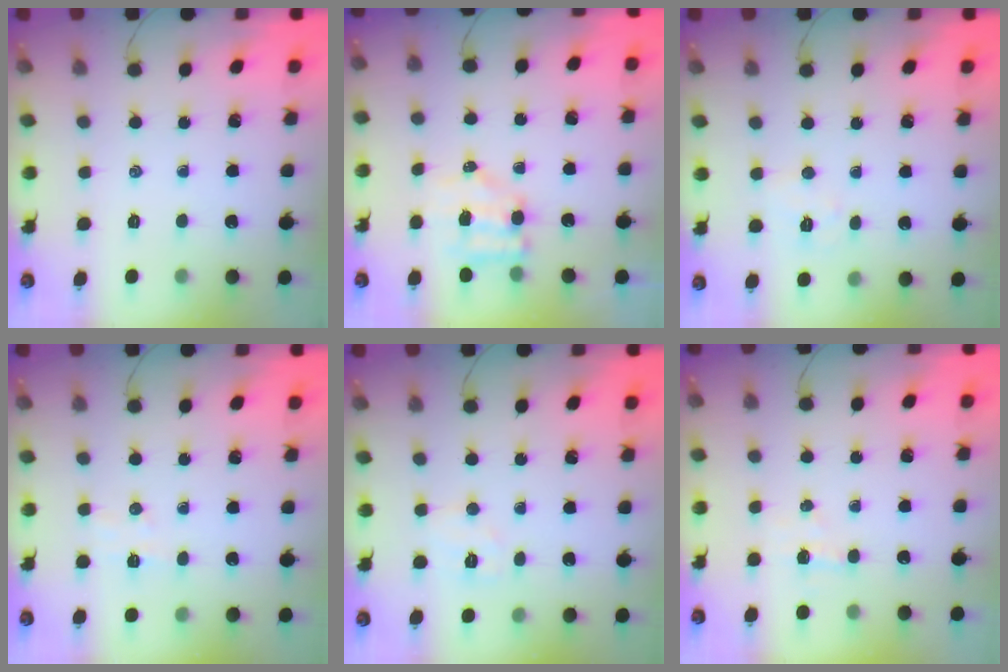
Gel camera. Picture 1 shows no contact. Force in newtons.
{"total": 5.1, "press": 5.0, "slide": 0.8}
{"total": 4.9, "press": 4.8, "slide": 0.7}
{"total": 4.4, "press": 4.3, "slide": 1.2}
{"total": 5.8, "press": 5.7, "slide": 1.1}
{"total": 3.2, "press": 3.1, "slide": 0.8}